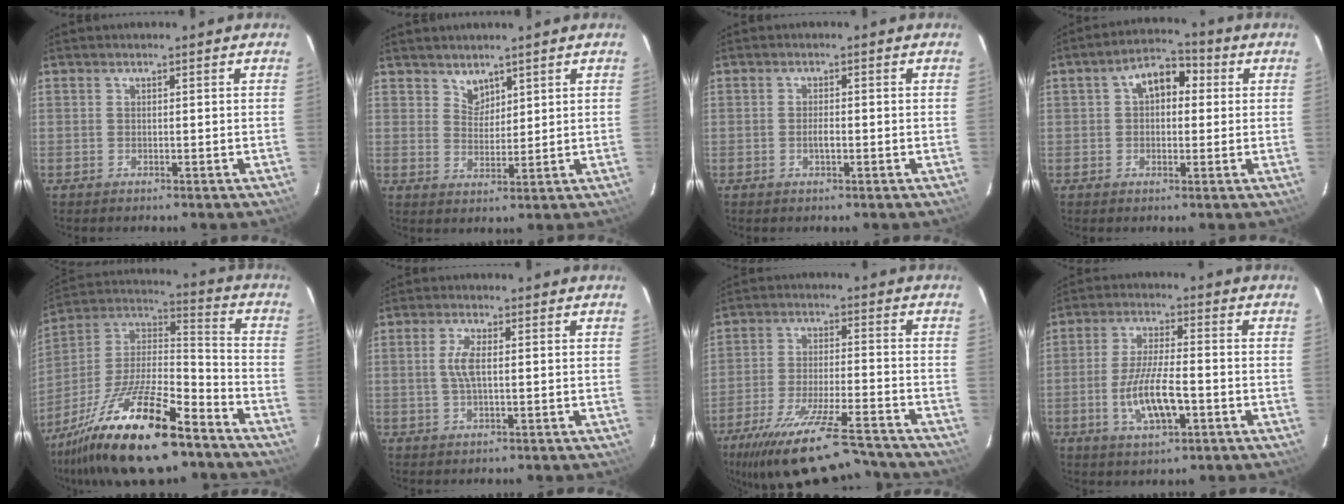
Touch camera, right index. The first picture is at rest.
{"total": 3.3, "force": [2.7, 1.9, 0.6], "torque": [-0.002, 0.004, 0.050]}
{"total": 1.7, "force": [-0.5, 0.6, 1.6], "torque": [-0.029, 0.000, -0.011]}
{"total": 7.1, "force": [1.3, 4.7, 5.1], "torque": [-0.082, 0.033, 0.023]}
{"total": 25.4, "force": [-16.5, 8.1, 17.5], "torque": [-0.337, -0.015, -0.281]}
{"total": 4.0, "force": [0.2, 1.3, 3.8], "torque": [-0.077, 0.002, 0.007]}
{"total": 20.5, "force": [-17.2, 3.6, 10.4], "torque": [-0.202, -0.036, -0.264]}
{"total": 9.9, "force": [-3.2, 2.9, 8.9], "torque": [-0.177, -0.007, -0.056]}